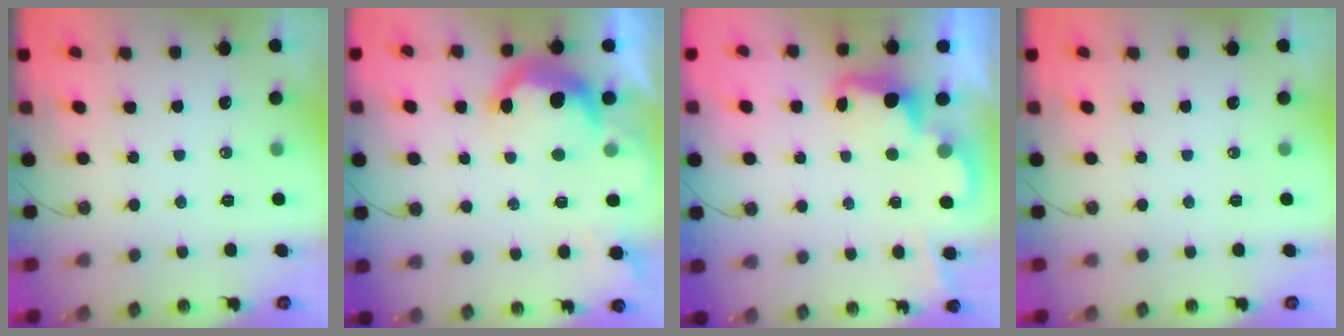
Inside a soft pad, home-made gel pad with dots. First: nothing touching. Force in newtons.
{"total": 14.5, "press": 14.4, "slide": 0.9}
{"total": 2.6, "press": 2.5, "slide": 0.6}
{"total": 0.0}